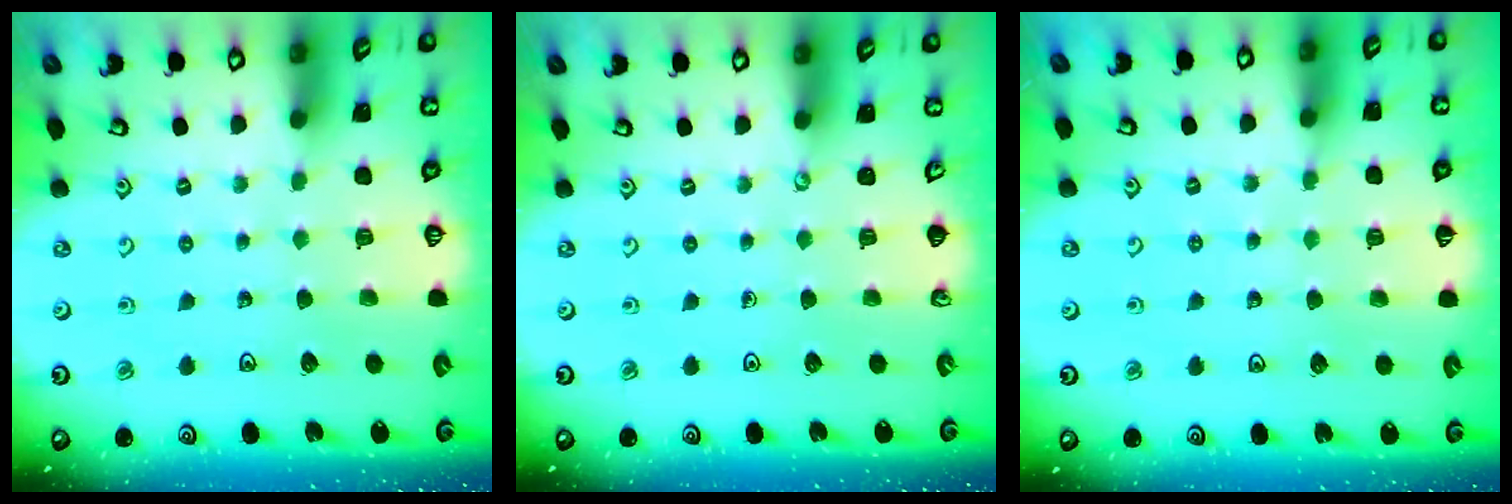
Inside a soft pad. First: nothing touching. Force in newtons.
{"total": 0.0}
{"total": 3.0, "press": 2.9, "slide": 0.6}